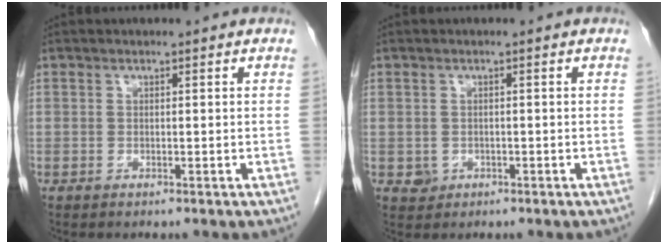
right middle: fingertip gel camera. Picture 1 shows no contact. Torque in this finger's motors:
{"motor_torque": [0.23, -0.07, 0.00, 0.00]}